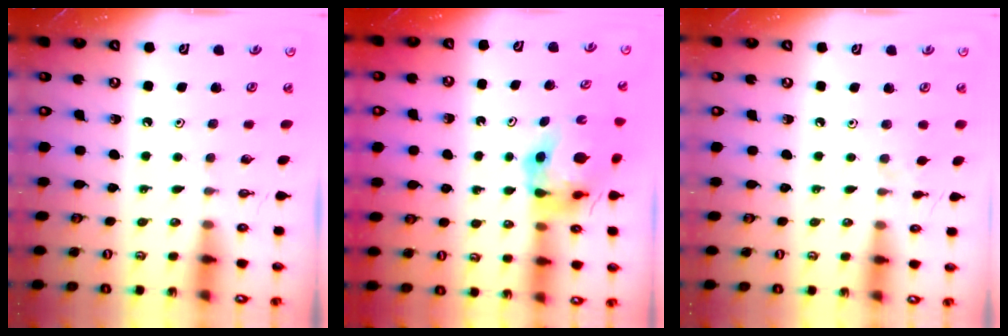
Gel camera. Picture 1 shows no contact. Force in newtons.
{"total": 6.8, "press": 6.8, "slide": 0.5}
{"total": 1.9, "press": 1.9, "slide": 0.4}